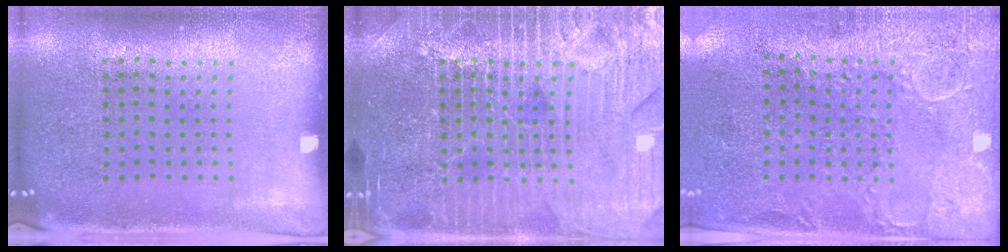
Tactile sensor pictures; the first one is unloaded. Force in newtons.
{"total": 7.2, "press": 7.1, "slide": 0.9}
{"total": 2.9, "press": 2.4, "slide": 1.7}